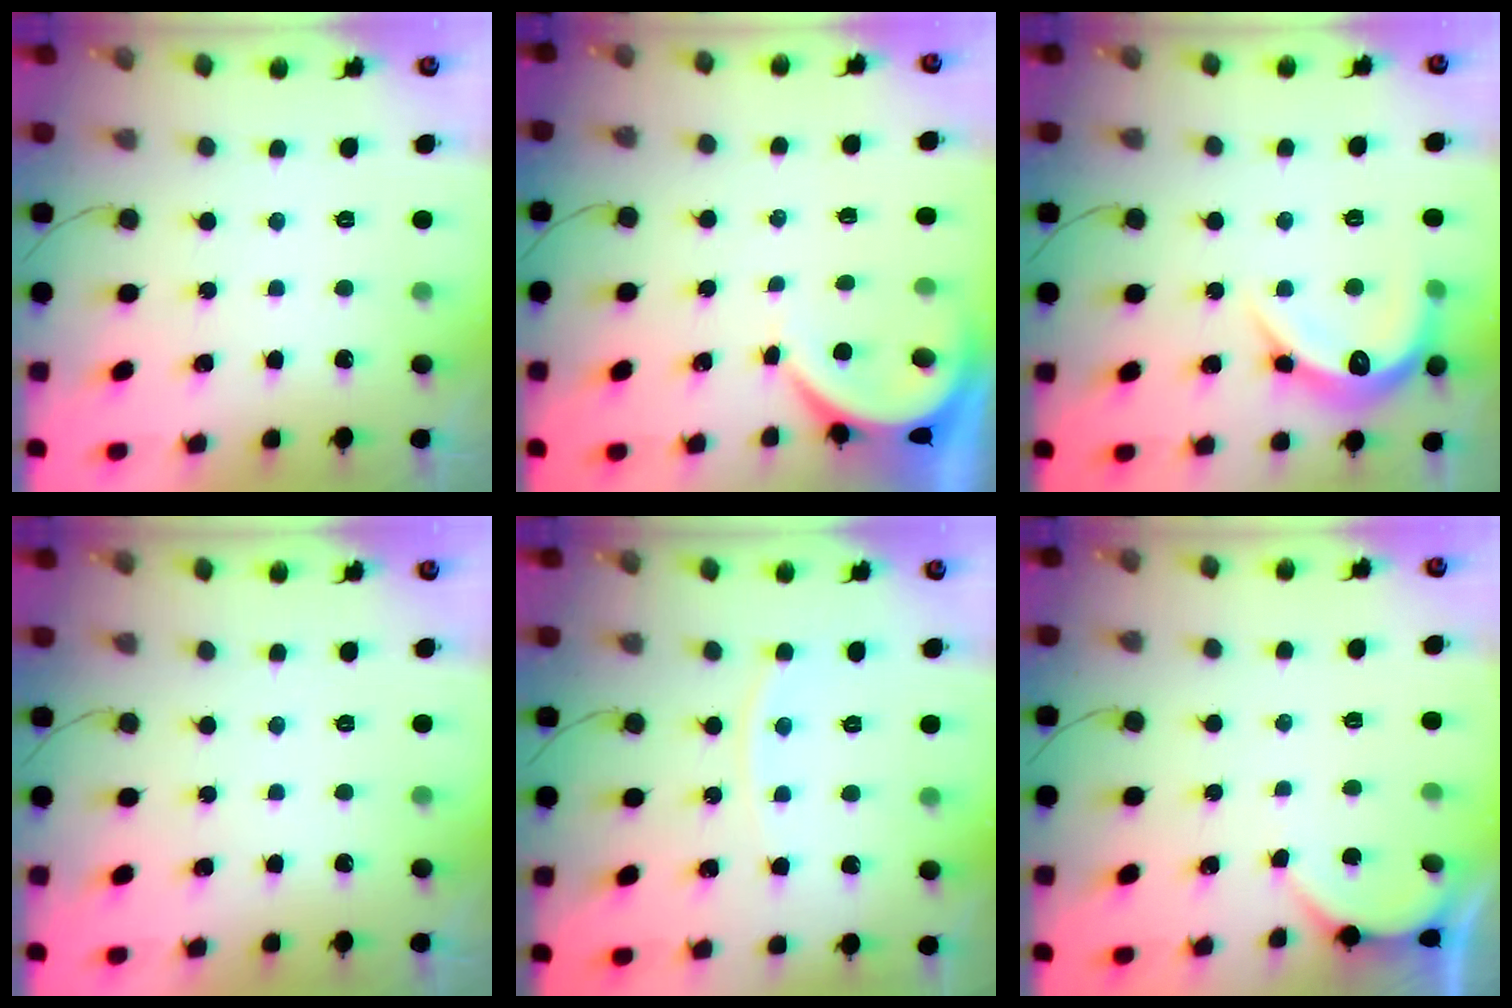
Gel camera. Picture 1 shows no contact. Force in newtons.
{"total": 3.6, "press": 3.5, "slide": 0.5}
{"total": 14.0, "press": 14.0, "slide": 0.6}
{"total": 0.0}
{"total": 5.2, "press": 5.2, "slide": 0.7}
{"total": 1.9, "press": 1.9, "slide": 0.2}